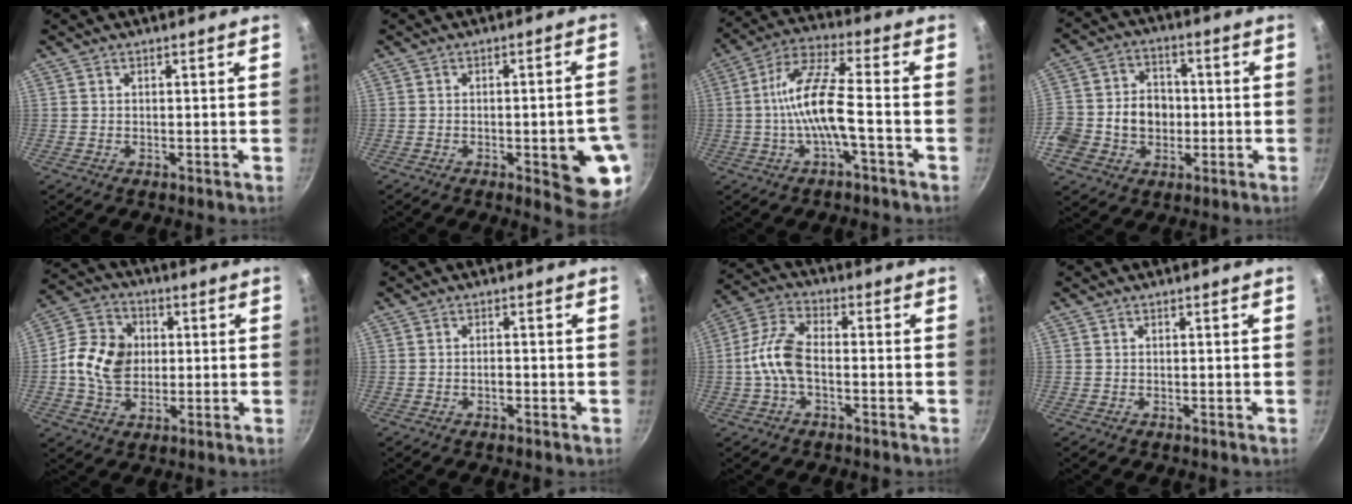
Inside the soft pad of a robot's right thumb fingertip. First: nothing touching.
{"total": 12.0, "force": [-3.1, 3.5, 11.1], "torque": [-0.103, 0.012, -0.034]}
{"total": 11.2, "force": [-2.6, 2.8, 10.6], "torque": [-0.213, 0.036, -0.060]}
{"total": 15.4, "force": [-2.2, 12.5, 8.7], "torque": [-0.153, 0.031, -0.043]}
{"total": 12.3, "force": [0.5, 9.7, 7.6], "torque": [-0.119, 0.011, -0.004]}
{"total": 1.2, "force": [-0.5, 0.6, 1.0], "torque": [-0.015, 0.006, -0.009]}
{"total": 8.7, "force": [-1.7, 4.7, 7.1], "torque": [-0.141, 0.034, -0.045]}
{"total": 0.0}